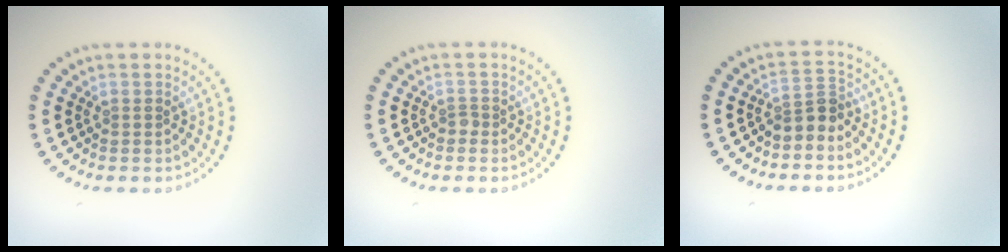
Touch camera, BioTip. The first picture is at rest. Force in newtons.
{"total": 0.8, "press": 0.5, "slide": 0.6}
{"total": 2.3, "press": 1.8, "slide": 1.5}